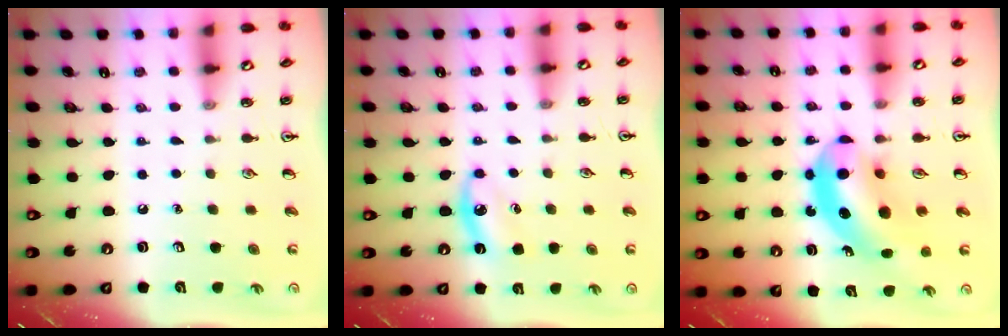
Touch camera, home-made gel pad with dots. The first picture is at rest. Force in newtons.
{"total": 6.0, "press": 5.6, "slide": 2.0}
{"total": 11.7, "press": 11.0, "slide": 4.0}